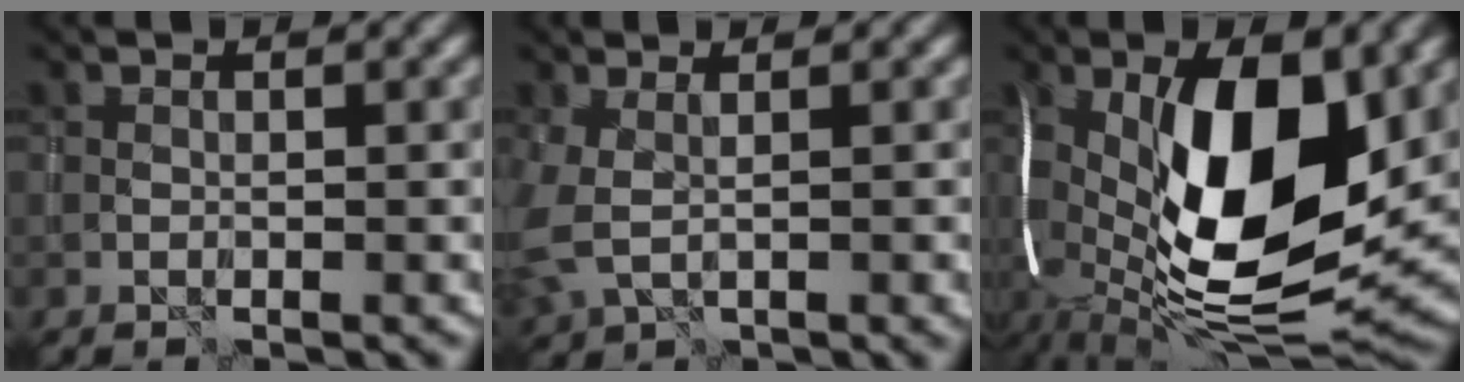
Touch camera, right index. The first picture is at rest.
{"total": 3.6, "force": [0.0, 1.8, 3.2], "torque": [-0.084, -0.009, 0.001]}
{"total": 16.4, "force": [0.4, 7.4, 14.7], "torque": [-0.270, -0.010, -0.002]}